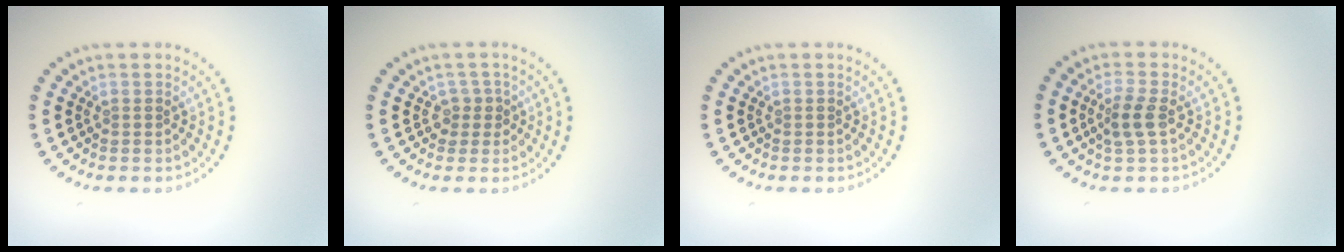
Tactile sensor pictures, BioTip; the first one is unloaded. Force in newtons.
{"total": 1.5, "press": 1.1, "slide": 1.0}
{"total": 0.0}
{"total": 2.1, "press": 1.9, "slide": 0.7}